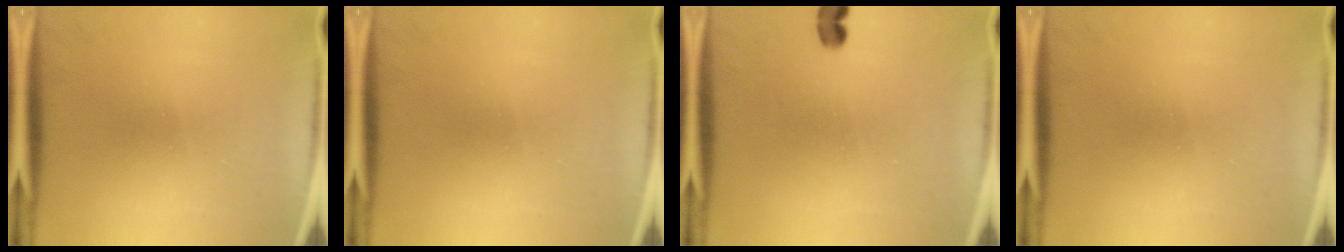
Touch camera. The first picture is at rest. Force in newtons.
{"total": 0.0}
{"total": 2.0}
{"total": 0.0}